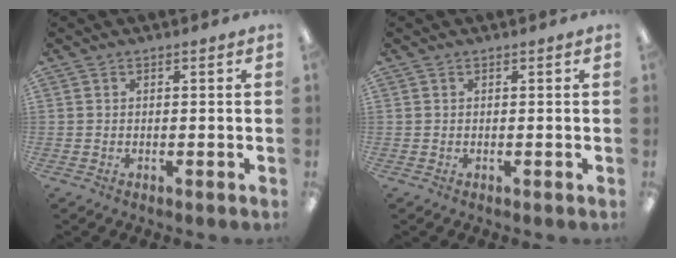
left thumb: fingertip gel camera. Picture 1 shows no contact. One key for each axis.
{"total": 0.0}